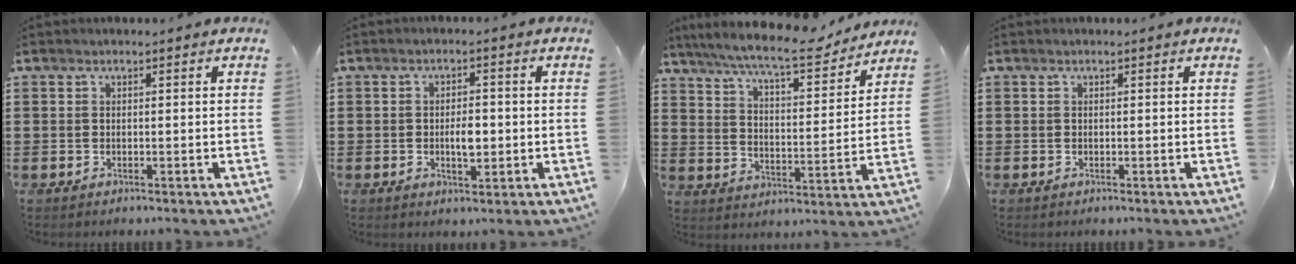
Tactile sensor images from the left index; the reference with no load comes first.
{"total": 3.6, "force": [-0.2, 1.6, 3.3], "torque": [-0.045, -0.003, -0.009]}
{"total": 9.3, "force": [8.2, 0.4, 4.4], "torque": [-0.108, -0.046, 0.139]}
{"total": 0.0}